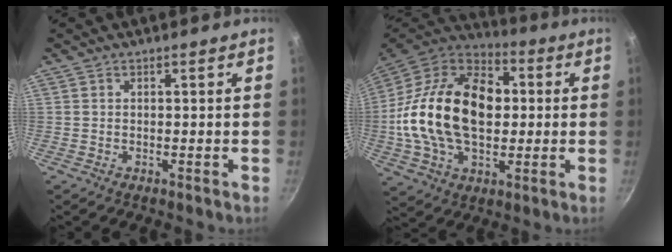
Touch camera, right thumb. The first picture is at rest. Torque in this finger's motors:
{"motor_torque": [0.57, 2.97, 1.47, -1.30, 0.76]}